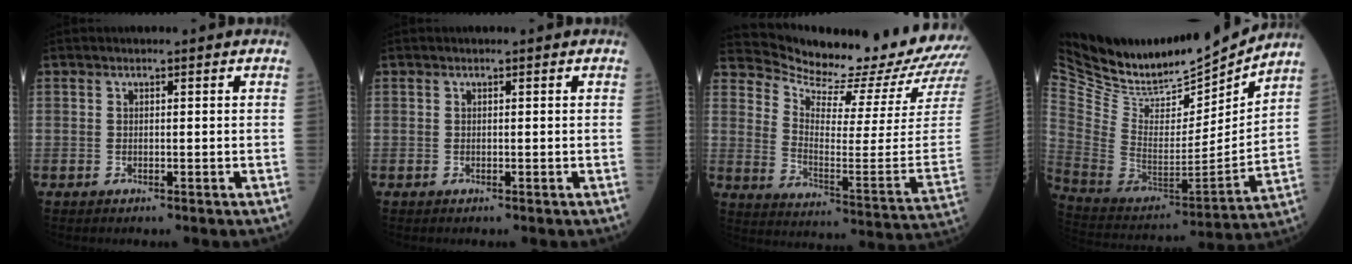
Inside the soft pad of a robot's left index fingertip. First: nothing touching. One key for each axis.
{"total": 0.0}
{"total": 21.6, "fx": 20.8, "fy": 0.2, "fz": 5.9, "tx": -0.121, "ty": -0.121, "tz": 0.279}
{"total": 25.5, "fx": 23.0, "fy": 7.1, "fz": 8.4, "tx": -0.195, "ty": -0.038, "tz": 0.388}